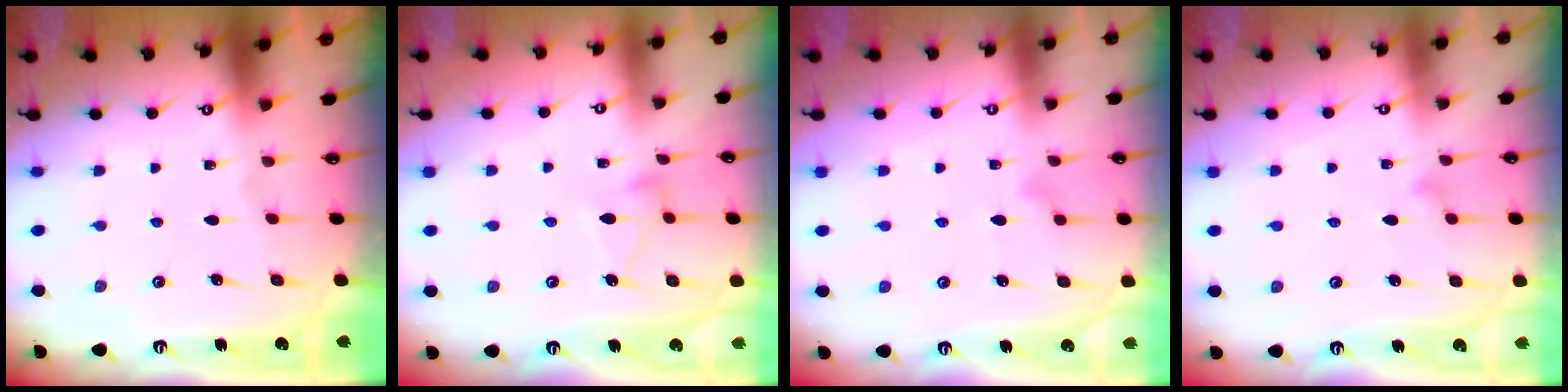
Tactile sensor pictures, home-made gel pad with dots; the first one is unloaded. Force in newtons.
{"total": 4.6, "press": 4.6, "slide": 0.3}
{"total": 8.0, "press": 8.0, "slide": 0.5}
{"total": 8.9, "press": 8.9, "slide": 0.5}